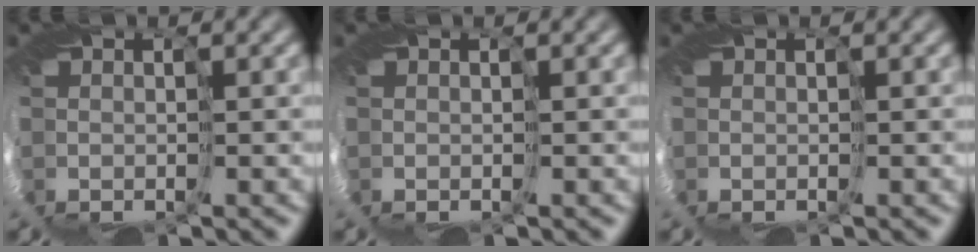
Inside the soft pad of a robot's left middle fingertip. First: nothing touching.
{"total": 0.0}
{"total": 0.0}